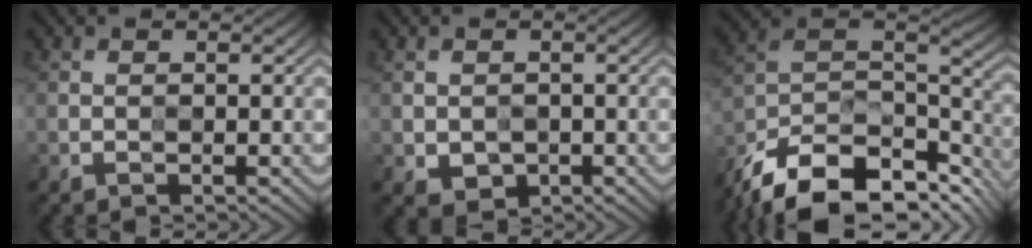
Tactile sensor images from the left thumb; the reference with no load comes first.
{"total": 2.3, "force": [-0.4, 1.9, 1.2], "torque": [-0.031, -0.013, -0.004]}
{"total": 16.3, "force": [-10.9, 7.4, 9.5], "torque": [-0.237, -0.031, -0.169]}